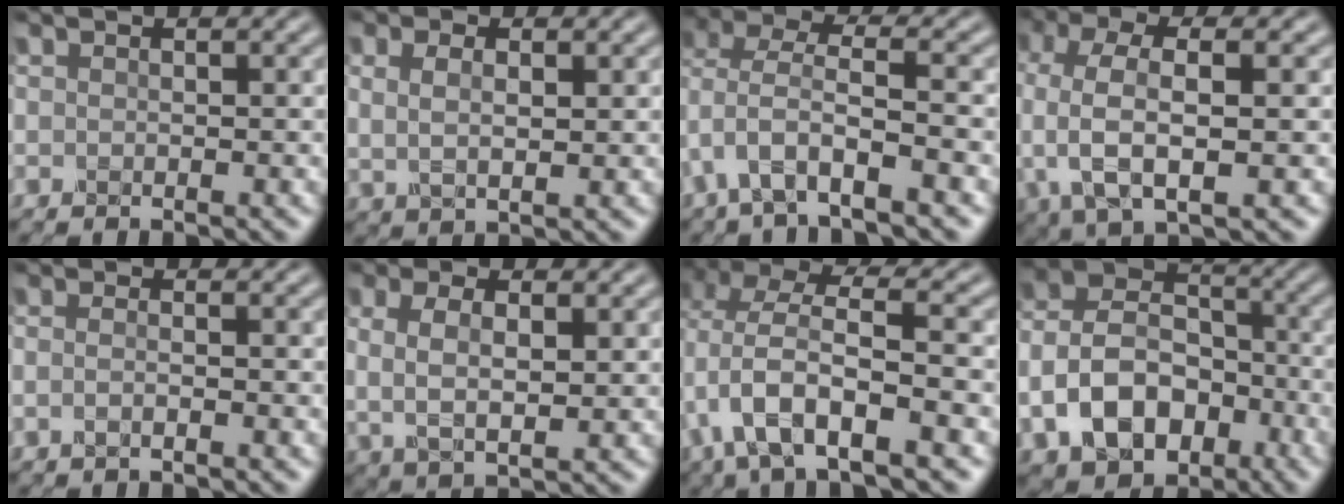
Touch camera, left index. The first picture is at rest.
{"total": 2.8, "force": [1.0, 1.3, 2.3], "torque": [-0.041, -0.007, 0.023]}
{"total": 5.5, "force": [-2.2, 2.5, 4.4], "torque": [-0.087, 0.001, -0.047]}
{"total": 7.3, "force": [-0.7, 3.4, 6.5], "torque": [-0.136, 0.006, -0.023]}
{"total": 1.5, "force": [-0.4, 0.7, 1.3], "torque": [-0.018, -0.002, -0.018]}
{"total": 4.3, "force": [0.8, 1.9, 3.8], "torque": [-0.078, -0.002, 0.016]}
{"total": 8.0, "force": [-1.2, 3.1, 7.3], "torque": [-0.146, 0.009, -0.032]}
{"total": 9.6, "force": [-3.8, 6.8, 5.6], "torque": [-0.110, 0.000, -0.082]}